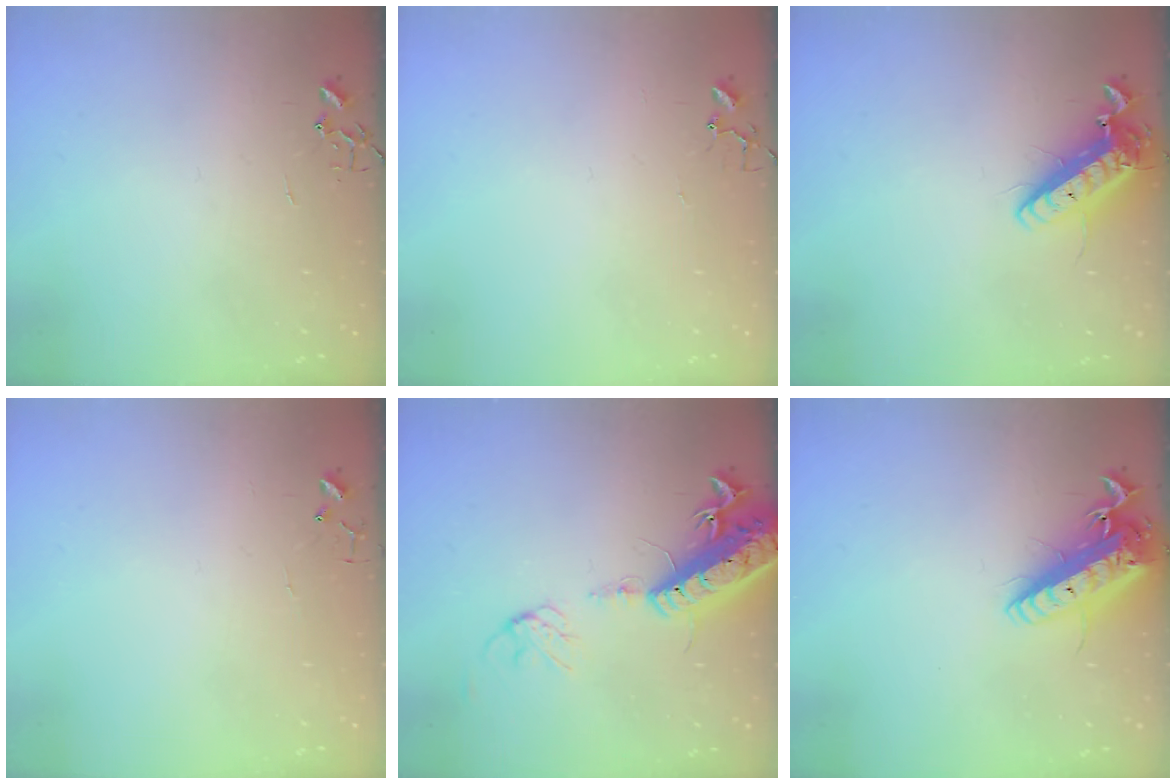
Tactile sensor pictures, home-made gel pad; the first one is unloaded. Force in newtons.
{"total": 4.1, "press": 4.1, "slide": 0.2}
{"total": 14.3, "press": 14.1, "slide": 2.6}
{"total": 4.2, "press": 4.1, "slide": 0.3}
{"total": 18.0, "press": 17.6, "slide": 4.1}
{"total": 17.4, "press": 17.0, "slide": 3.4}